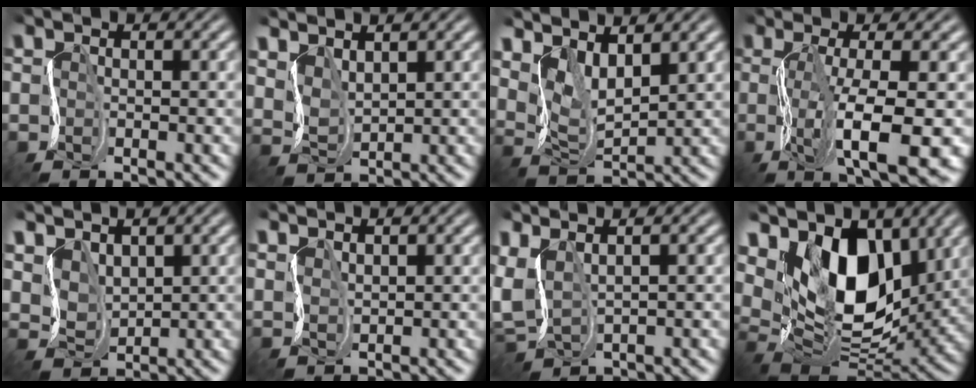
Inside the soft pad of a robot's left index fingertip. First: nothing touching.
{"total": 3.1, "force": [2.8, 1.1, 0.6], "torque": [-0.025, 0.005, 0.065]}
{"total": 4.5, "force": [3.2, 1.9, 2.5], "torque": [-0.061, 0.000, 0.069]}
{"total": 8.9, "force": [-1.9, 2.5, 8.4], "torque": [-0.145, -0.007, -0.027]}
{"total": 3.4, "force": [2.8, 1.8, 0.7], "torque": [-0.031, 0.003, 0.063]}
{"total": 2.1, "force": [2.1, 0.2, -0.3], "torque": [0.004, 0.003, 0.046]}
{"total": 4.8, "force": [3.1, 2.2, 2.9], "torque": [-0.082, 0.023, 0.061]}
{"total": 12.2, "force": [5.8, 7.1, 8.1], "torque": [-0.136, 0.007, 0.096]}